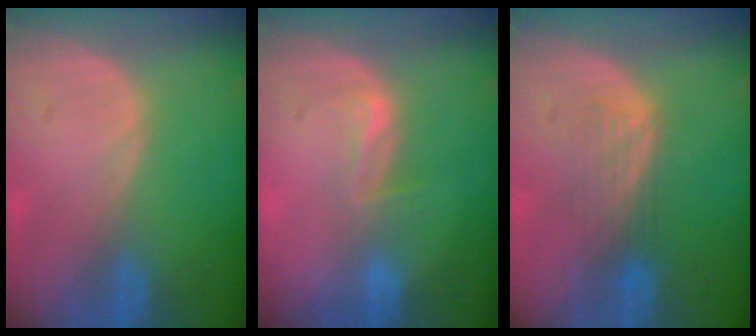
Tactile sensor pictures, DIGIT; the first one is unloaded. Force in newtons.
{"total": 2.7, "press": 2.3, "slide": 1.5}
{"total": 4.5, "press": 3.9, "slide": 2.4}